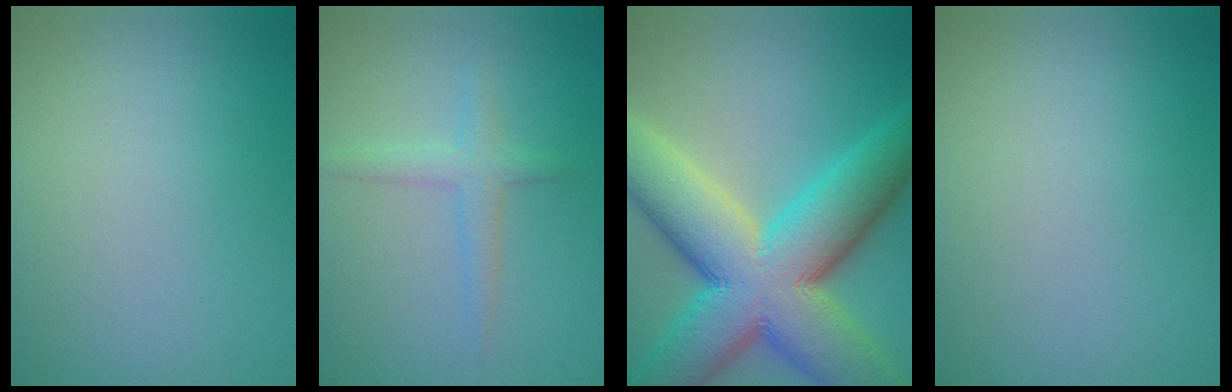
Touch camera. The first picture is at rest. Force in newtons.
{"total": 2.0, "press": 2.0, "slide": 0.1}
{"total": 15.5, "press": 15.4, "slide": 0.5}
{"total": 0.0}